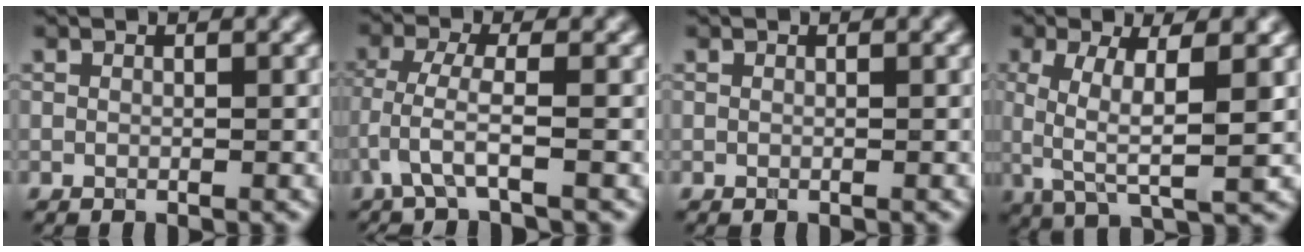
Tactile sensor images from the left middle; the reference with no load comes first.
{"total": 3.2, "force": [-1.5, 0.2, 2.7], "torque": [-0.060, 0.002, -0.038]}
{"total": 0.0}
{"total": 6.3, "force": [0.3, 1.9, 6.0], "torque": [-0.120, -0.003, 0.006]}